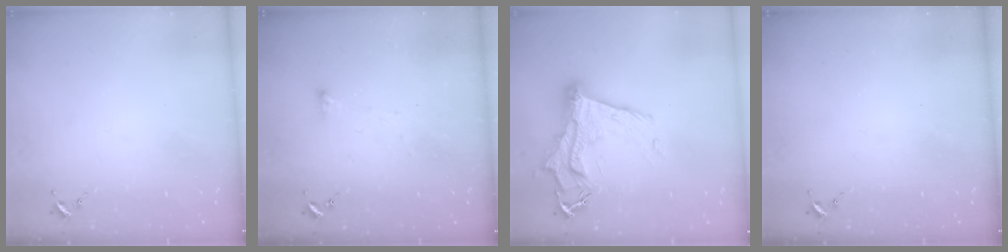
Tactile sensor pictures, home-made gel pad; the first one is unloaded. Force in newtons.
{"total": 3.2, "press": 3.2, "slide": 0.1}
{"total": 16.6, "press": 16.5, "slide": 1.4}
{"total": 0.8, "press": 0.8, "slide": 0.0}